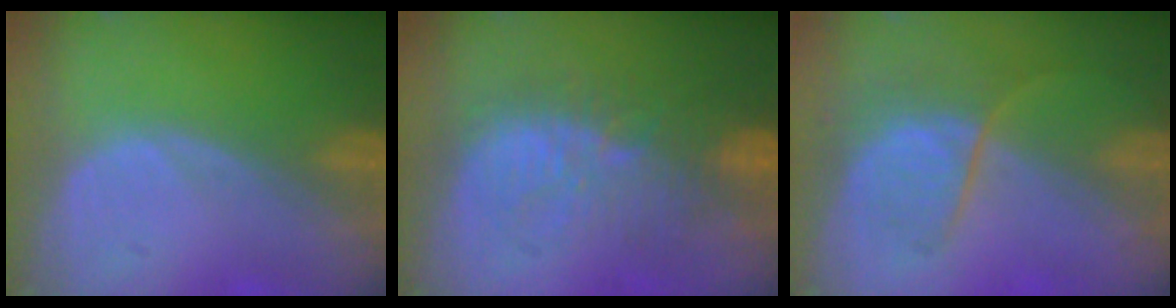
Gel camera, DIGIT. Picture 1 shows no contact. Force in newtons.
{"total": 9.3, "press": 9.0, "slide": 2.4}
{"total": 6.4, "press": 6.0, "slide": 2.2}